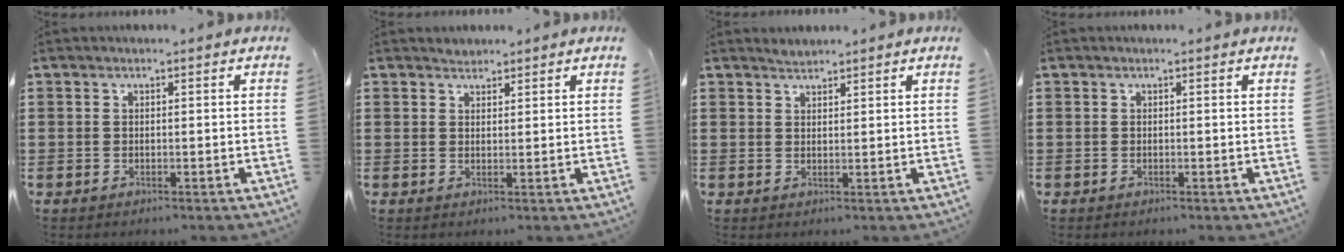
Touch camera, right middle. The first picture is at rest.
{"total": 1.3, "force": [1.2, 0.4, -0.3], "torque": [0.002, 0.000, 0.024]}
{"total": 1.3, "force": [1.3, 0.2, -0.2], "torque": [-0.001, -0.001, 0.025]}
{"total": 0.0}